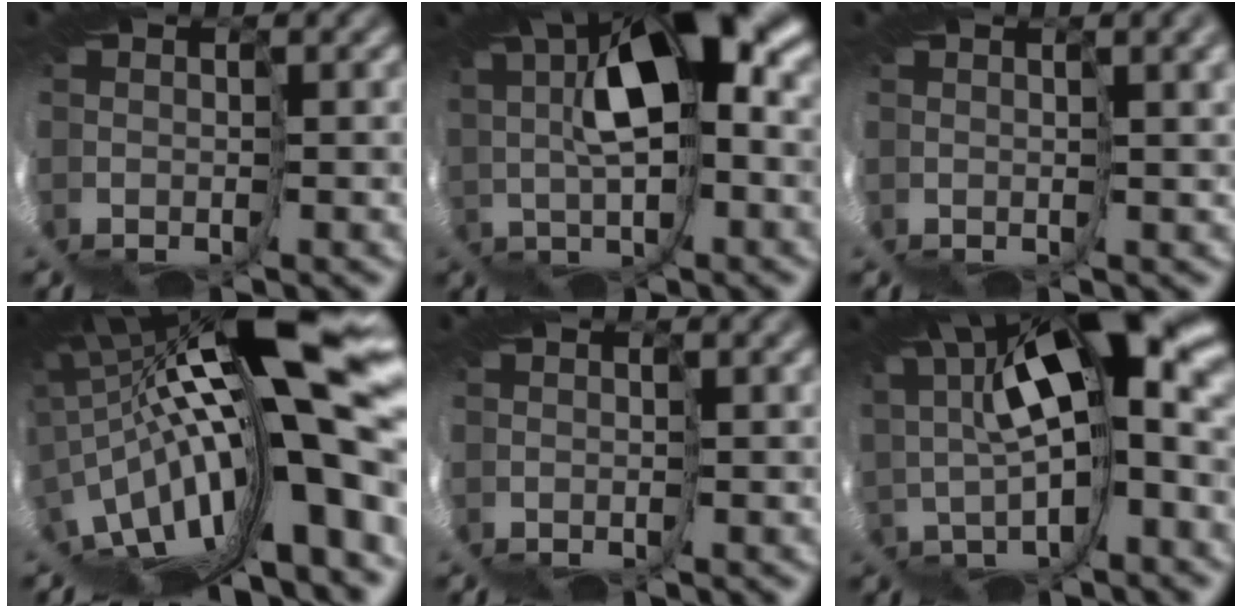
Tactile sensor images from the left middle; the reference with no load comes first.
{"total": 8.1, "force": [5.1, -0.3, 6.3], "torque": [-0.108, 0.024, 0.073]}
{"total": 5.0, "force": [2.5, 1.0, 4.2], "torque": [-0.077, 0.000, 0.062]}
{"total": 14.9, "force": [3.9, 2.3, 14.1], "torque": [-0.224, 0.002, 0.060]}
{"total": 0.6, "force": [0.0, -0.1, 0.6], "torque": [-0.010, 0.003, 0.008]}
{"total": 10.2, "force": [5.5, 0.3, 8.5], "torque": [-0.152, 0.021, 0.084]}